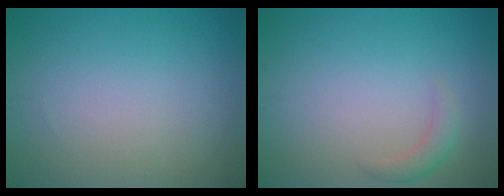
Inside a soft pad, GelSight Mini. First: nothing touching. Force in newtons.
{"total": 1.5, "press": 1.5, "slide": 0.1}